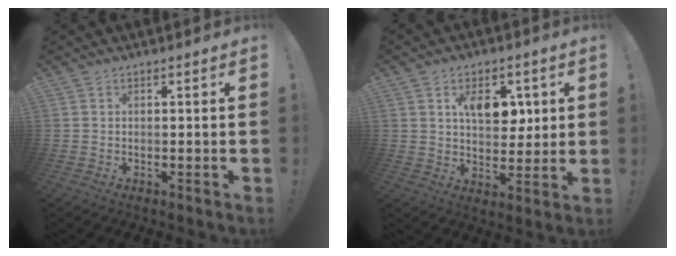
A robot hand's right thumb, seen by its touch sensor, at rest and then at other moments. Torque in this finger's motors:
{"motor_torque": [0.24, 0.01, 0.36, 0.35, 0.00]}